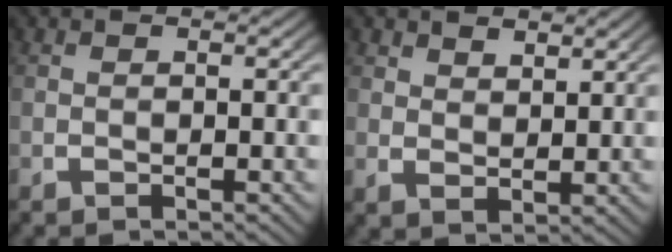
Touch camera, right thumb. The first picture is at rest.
{"total": 2.3, "force": [2.0, 0.8, 0.8], "torque": [-0.010, -0.005, 0.045]}